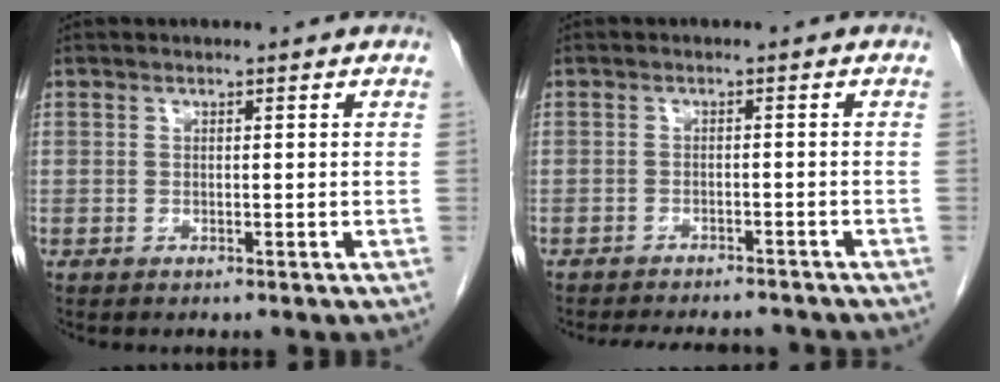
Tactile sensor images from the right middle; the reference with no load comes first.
{"total": 9.1, "force": [-8.3, 2.4, 2.8], "torque": [-0.042, 0.002, -0.105]}